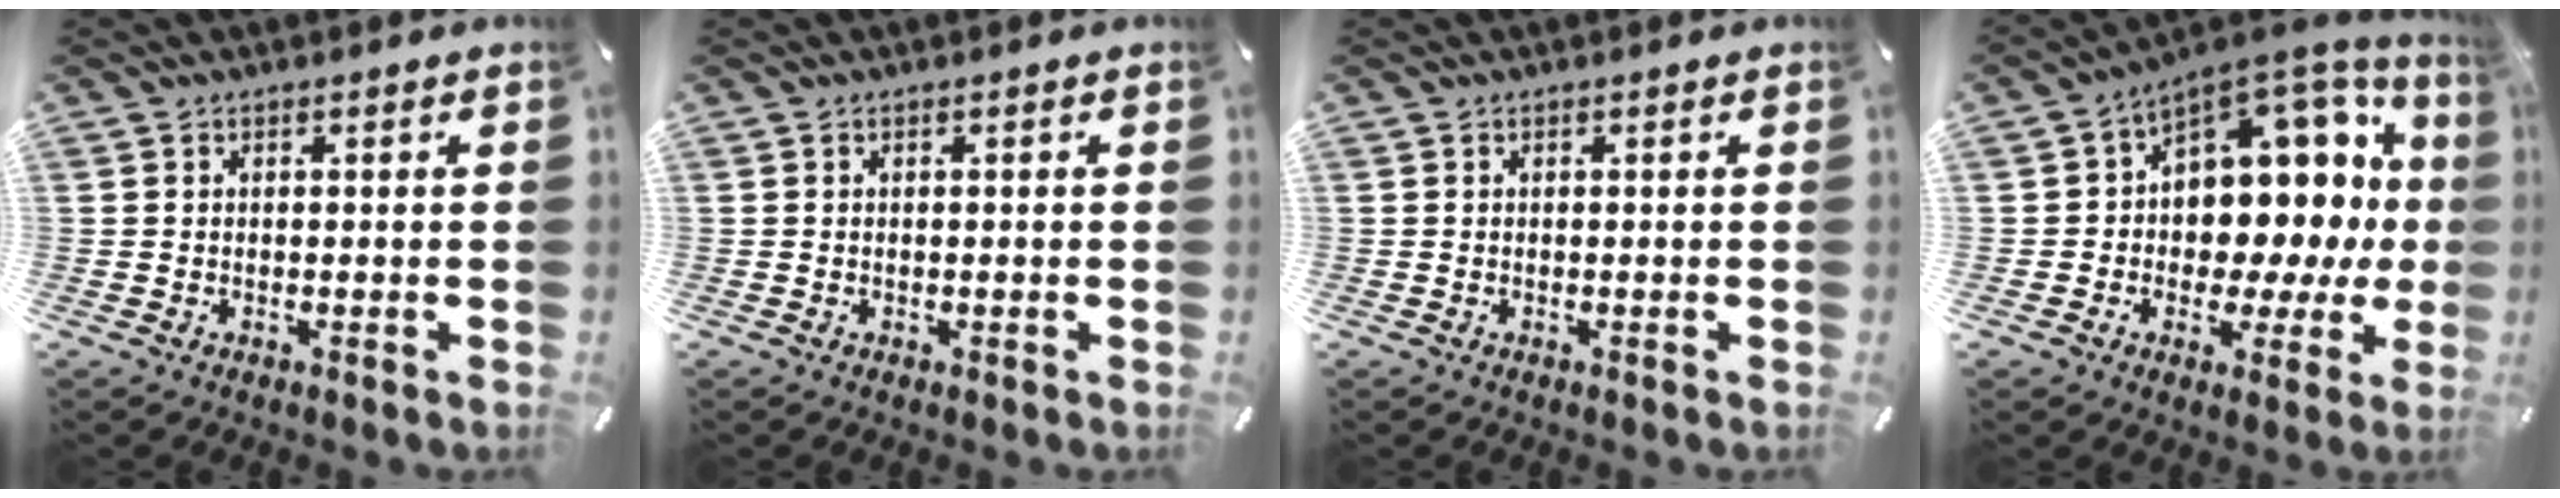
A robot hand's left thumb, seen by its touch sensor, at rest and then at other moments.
{"total": 0.0}
{"total": 0.0}
{"total": 10.8, "force": [3.0, 8.6, 5.9], "torque": [-0.058, -0.065, 0.050]}